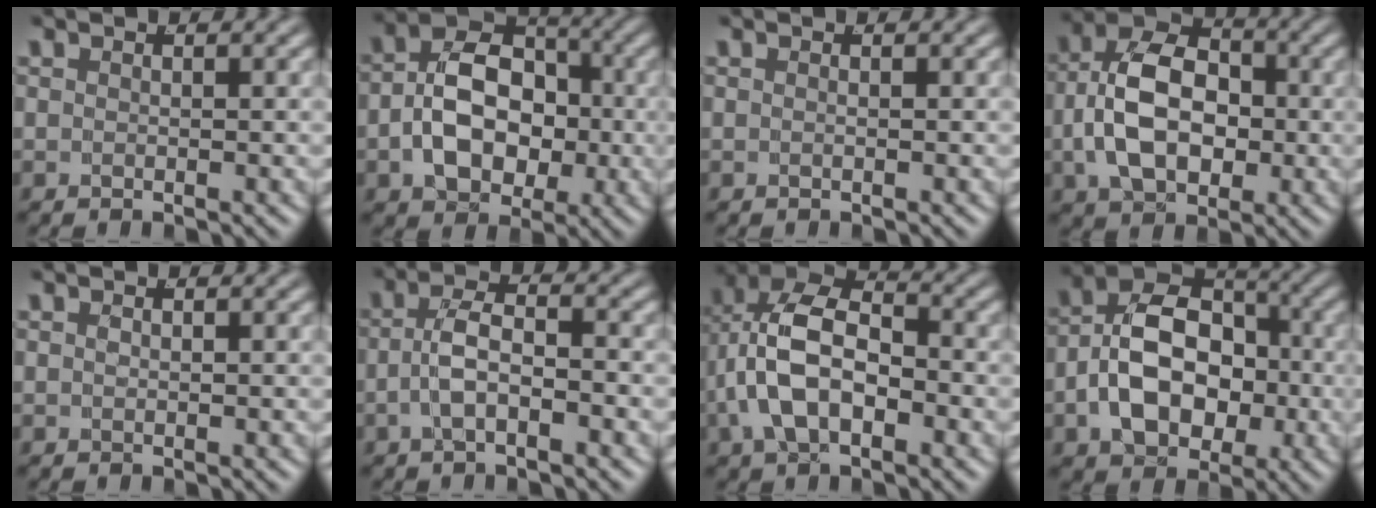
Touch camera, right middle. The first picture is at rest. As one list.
[{"total": 9.6, "force": [-0.7, 7.4, 6.1], "torque": [-0.094, -0.007, -0.014]}, {"total": 0.0}, {"total": 9.6, "force": [-0.1, 7.0, 6.6], "torque": [-0.121, -0.011, 0.004]}, {"total": 0.0}, {"total": 3.6, "force": [-1.2, 1.7, 3.0], "torque": [-0.055, -0.001, -0.023]}, {"total": 8.8, "force": [0.3, 6.3, 6.1], "torque": [-0.130, -0.017, 0.006]}, {"total": 10.8, "force": [-0.7, 8.2, 7.0], "torque": [-0.120, -0.016, -0.010]}]